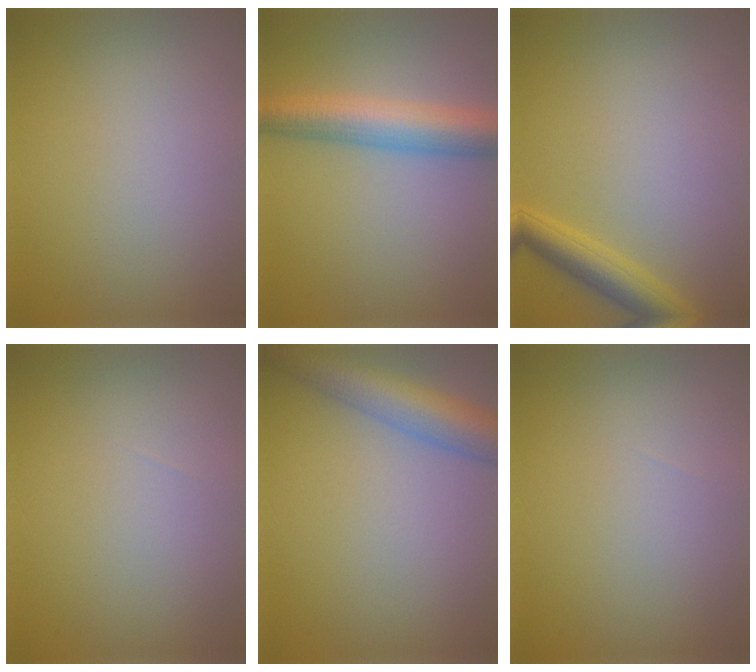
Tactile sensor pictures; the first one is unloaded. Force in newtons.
{"total": 5.9, "press": 5.9, "slide": 0.2}
{"total": 3.3, "press": 3.3, "slide": 0.2}
{"total": 0.0}
{"total": 6.2, "press": 6.2, "slide": 0.2}
{"total": 0.0}